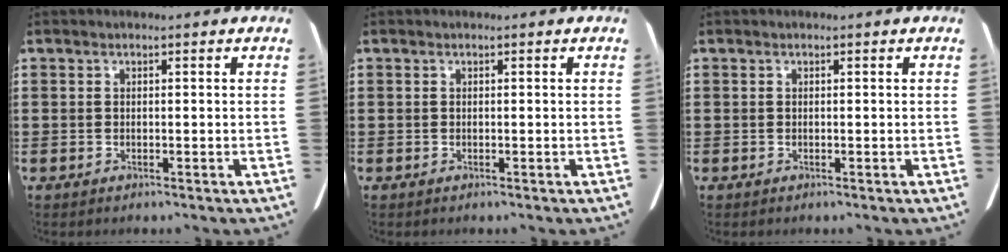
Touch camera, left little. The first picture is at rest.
{"total": 0.0}
{"total": 0.0}